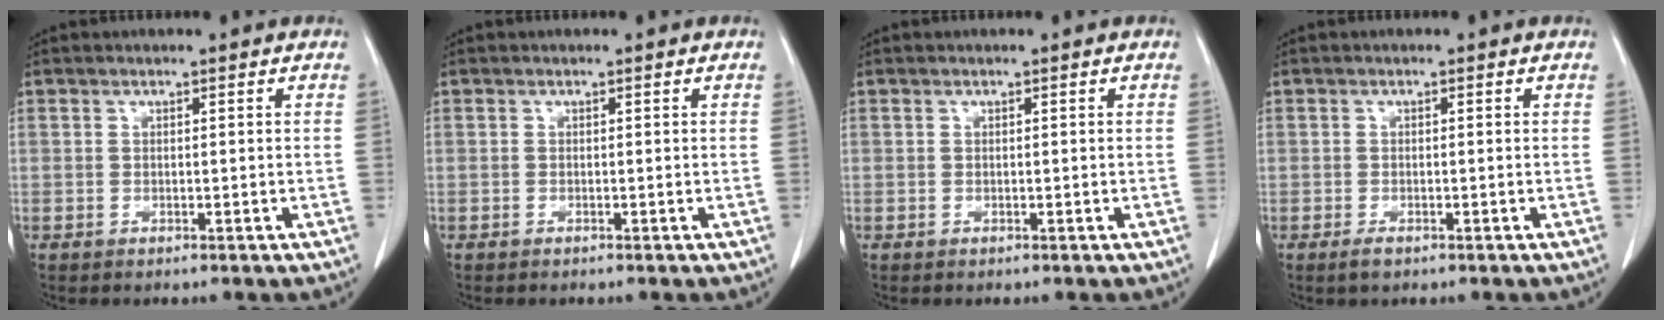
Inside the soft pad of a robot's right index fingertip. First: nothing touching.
{"total": 0.0}
{"total": 0.0}
{"total": 1.3, "force": [-0.7, 0.7, 0.8], "torque": [-0.012, 0.002, -0.008]}